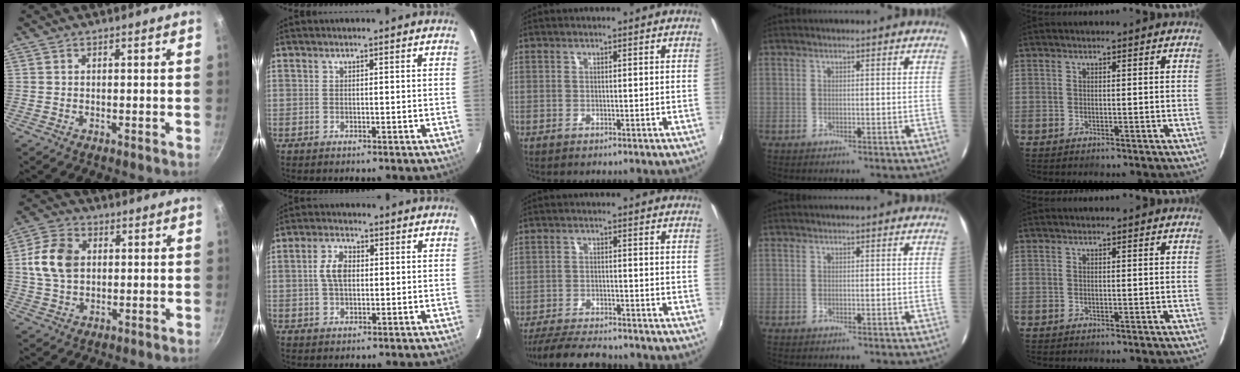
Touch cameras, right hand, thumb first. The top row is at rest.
{"thumb": {"total": 10.3, "force": [1.6, 7.3, 7.0], "torque": [-0.121, 0.009, 0.022]}, "index": {"total": 5.1, "force": [0.5, 3.1, 4.1], "torque": [-0.080, 0.011, 0.012]}, "middle": {"total": 11.0, "force": [-9.9, 2.0, 4.4], "torque": [-0.110, -0.015, -0.161]}}